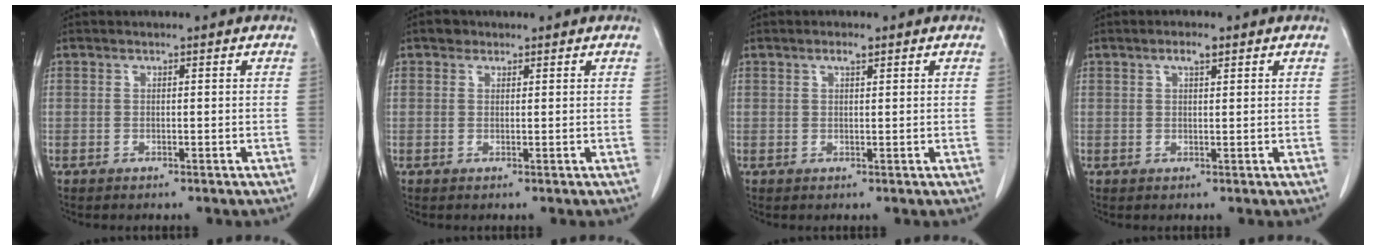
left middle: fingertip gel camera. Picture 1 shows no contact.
{"total": 1.3, "force": [0.9, 0.9, 0.2], "torque": [-0.003, 0.004, 0.010]}
{"total": 1.3, "force": [0.9, 0.2, 1.0], "torque": [-0.021, 0.001, 0.015]}
{"total": 2.0, "force": [1.2, 0.4, 1.5], "torque": [-0.032, 0.003, 0.021]}